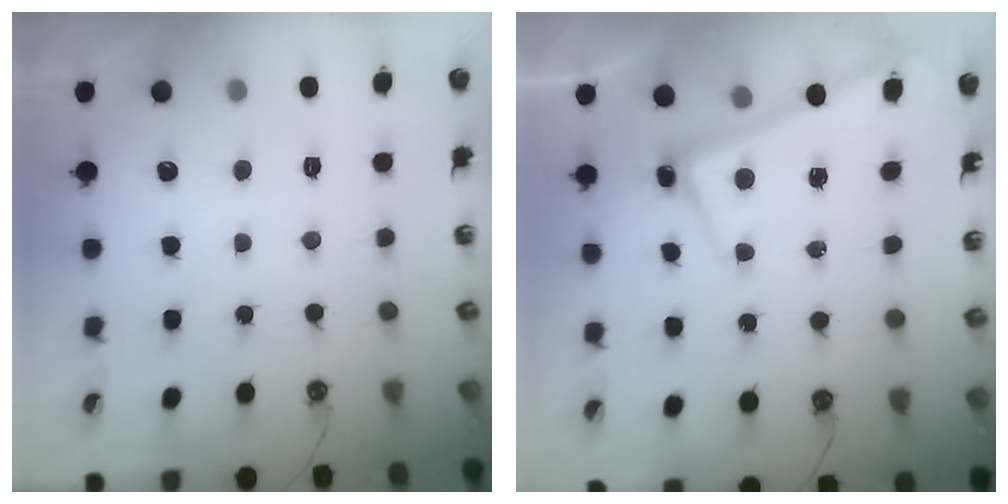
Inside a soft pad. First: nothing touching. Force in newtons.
{"total": 2.8, "press": 2.7, "slide": 0.4}